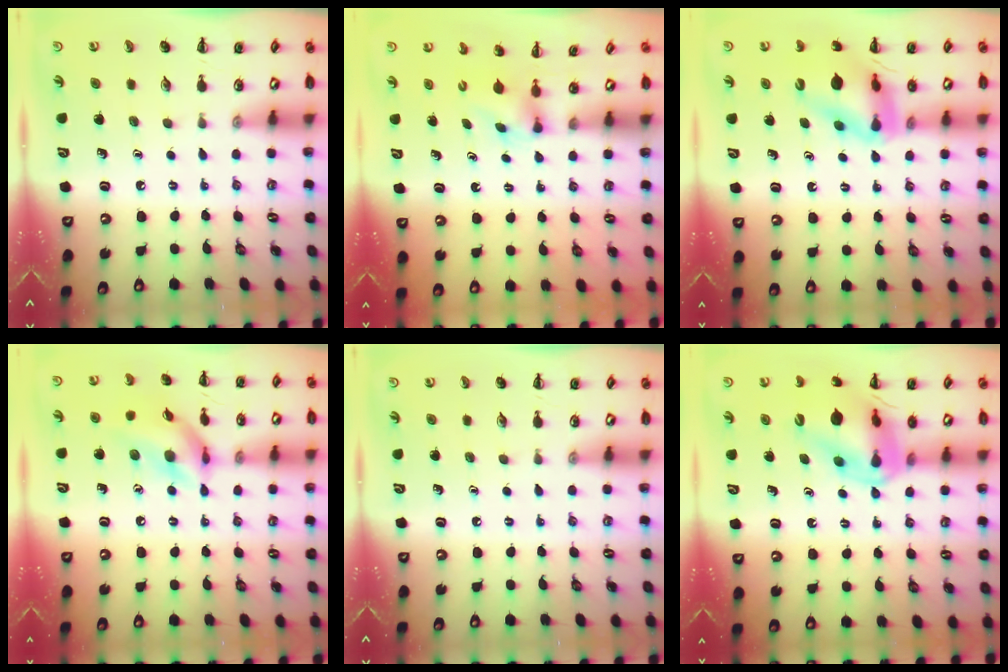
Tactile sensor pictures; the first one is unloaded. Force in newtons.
{"total": 2.2, "press": 1.9, "slide": 1.0}
{"total": 12.7, "press": 12.4, "slide": 2.7}
{"total": 13.2, "press": 13.0, "slide": 2.0}
{"total": 0.0}
{"total": 16.0, "press": 15.7, "slide": 3.3}